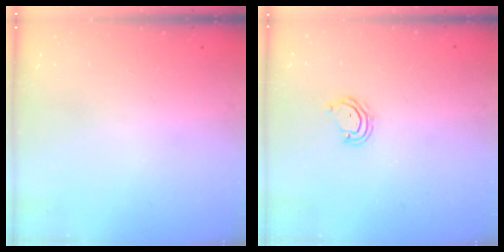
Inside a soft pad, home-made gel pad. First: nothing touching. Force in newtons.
{"total": 4.2, "press": 4.2, "slide": 0.4}